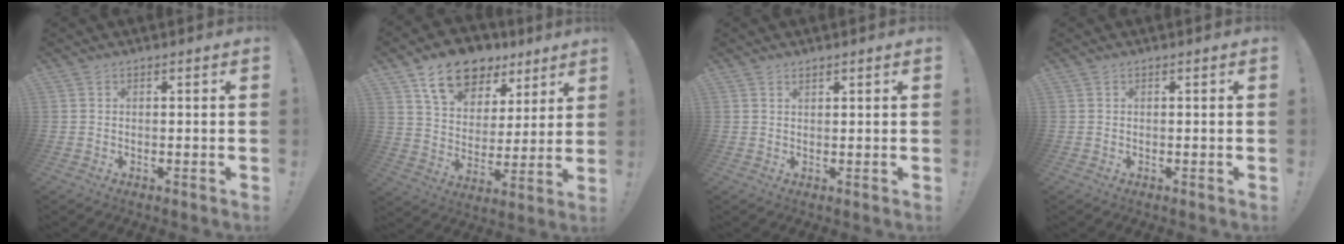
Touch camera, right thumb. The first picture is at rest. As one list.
[{"total": 14.9, "force": [9.8, 9.2, 6.5], "torque": [-0.106, -0.056, 0.179]}, {"total": 0.9, "force": [0.7, 0.3, 0.3], "torque": [-0.002, -0.002, 0.013]}, {"total": 0.0}]